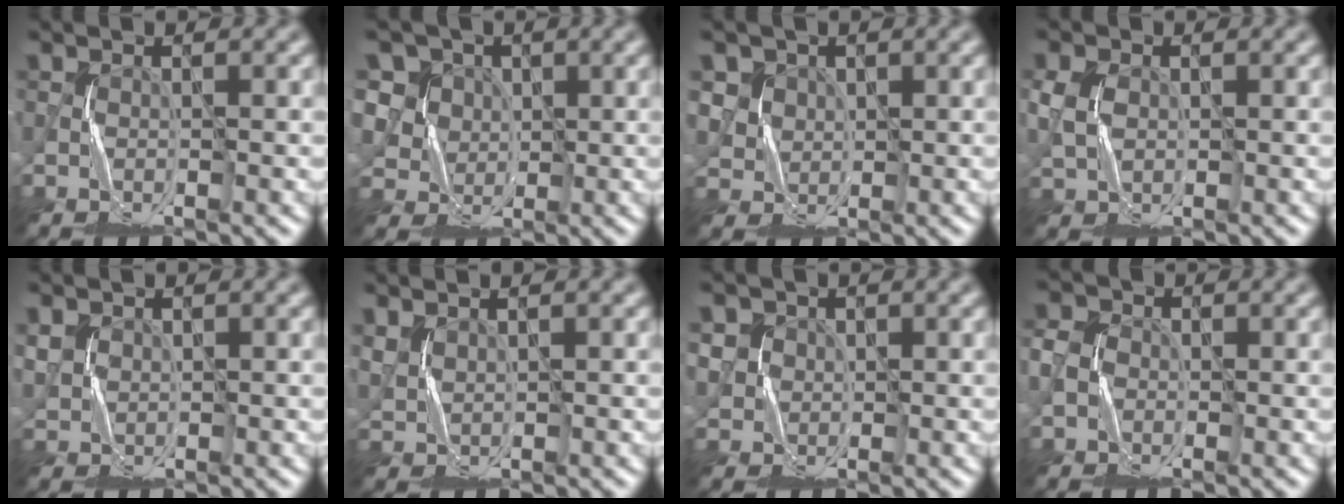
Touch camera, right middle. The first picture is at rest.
{"total": 8.3, "force": [4.0, 6.5, 3.3], "torque": [-0.076, 0.015, 0.052]}
{"total": 3.6, "force": [1.8, 3.0, 0.8], "torque": [-0.041, -0.006, 0.042]}
{"total": 2.3, "force": [0.3, 1.8, 1.5], "torque": [-0.049, 0.000, 0.005]}
{"total": 1.6, "force": [0.7, 1.3, 0.5], "torque": [-0.028, -0.002, 0.016]}
{"total": 1.4, "force": [1.1, 0.7, 0.6], "torque": [-0.028, -0.002, 0.028]}
{"total": 2.8, "force": [0.9, 2.6, 0.4], "torque": [-0.029, -0.002, 0.020]}
{"total": 2.9, "force": [-0.3, 2.6, 1.2], "torque": [-0.031, 0.006, -0.018]}